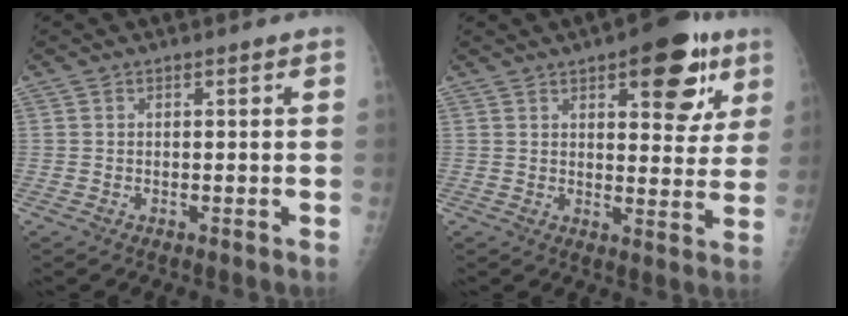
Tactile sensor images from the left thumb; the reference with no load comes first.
{"total": 14.0, "force": [7.1, 5.9, 10.5], "torque": [-0.087, -0.022, 0.087]}